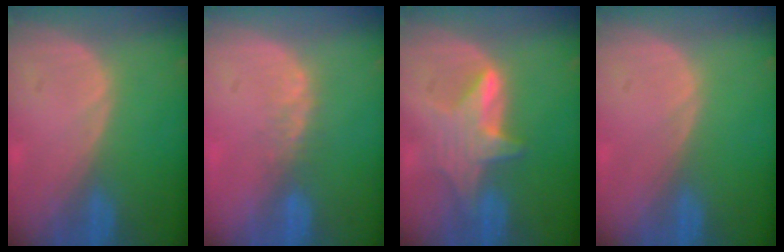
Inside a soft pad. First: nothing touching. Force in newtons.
{"total": 2.5, "press": 1.9, "slide": 1.5}
{"total": 6.0, "press": 5.9, "slide": 0.9}
{"total": 0.0}